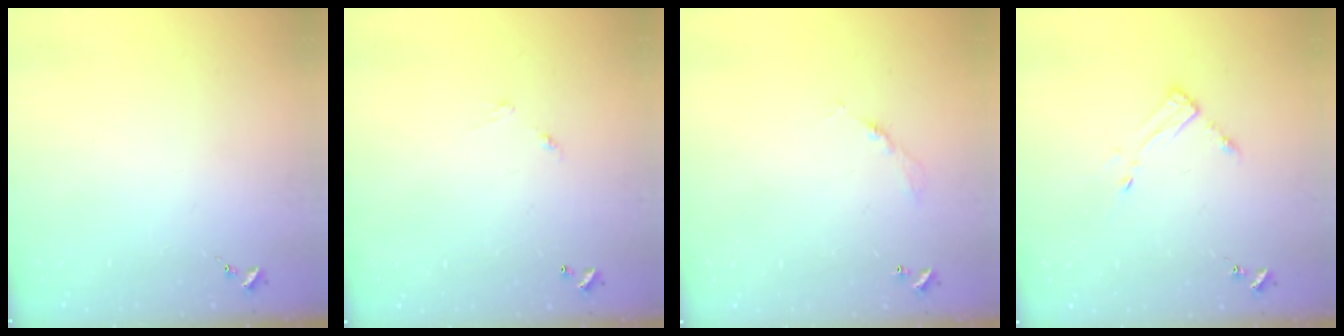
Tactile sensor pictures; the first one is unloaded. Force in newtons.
{"total": 4.9, "press": 4.9, "slide": 0.3}
{"total": 4.4, "press": 4.3, "slide": 0.2}
{"total": 3.5, "press": 3.5, "slide": 0.4}